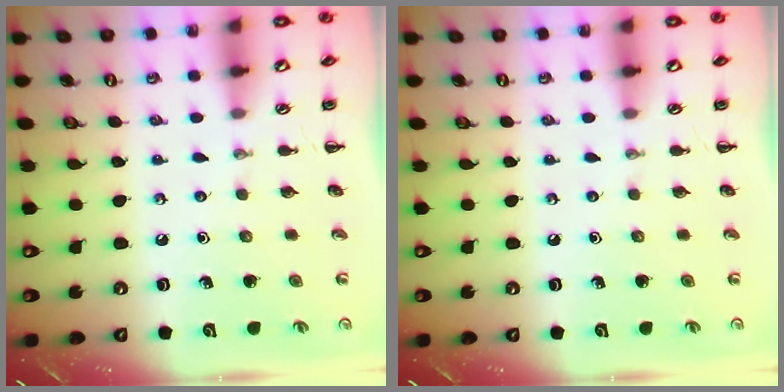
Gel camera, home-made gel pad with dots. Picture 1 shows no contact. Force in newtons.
{"total": 0.0}